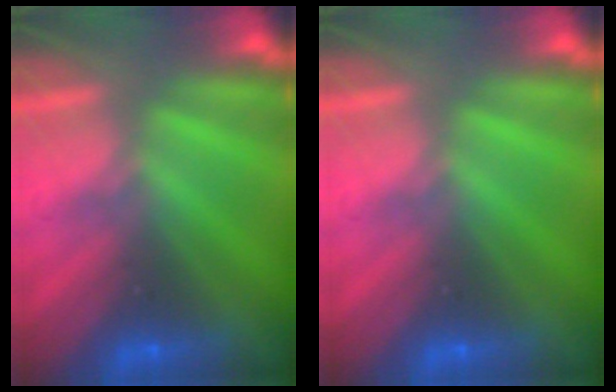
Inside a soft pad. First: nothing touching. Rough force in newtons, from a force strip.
{"total": 0.0}